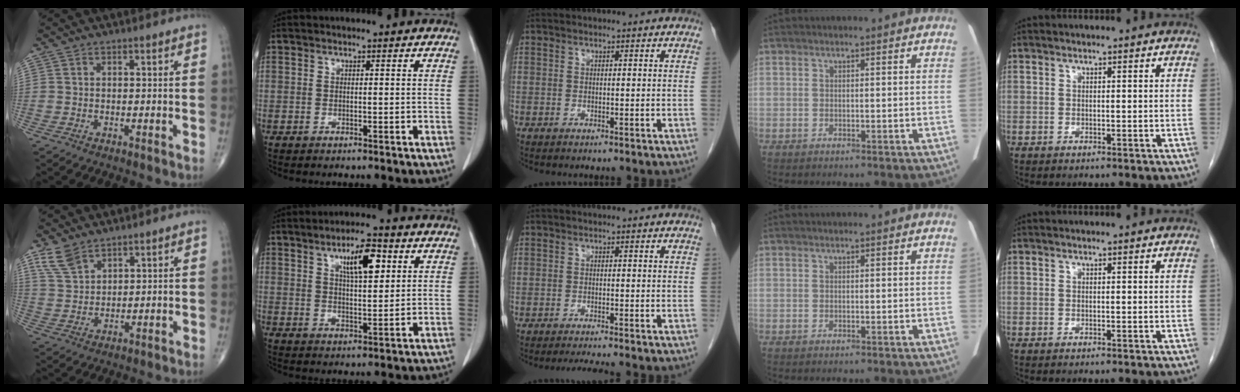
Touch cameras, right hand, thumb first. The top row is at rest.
{"thumb": {"total": 5.5, "force": [4.2, 2.6, 2.5], "torque": [-0.047, -0.017, 0.094]}, "index": {"total": 7.8, "force": [3.4, 2.1, 6.7], "torque": [-0.115, 0.006, 0.058]}, "middle": {"total": 2.3, "force": [-2.0, -0.8, 0.7], "torque": [-0.018, -0.011, -0.036]}}